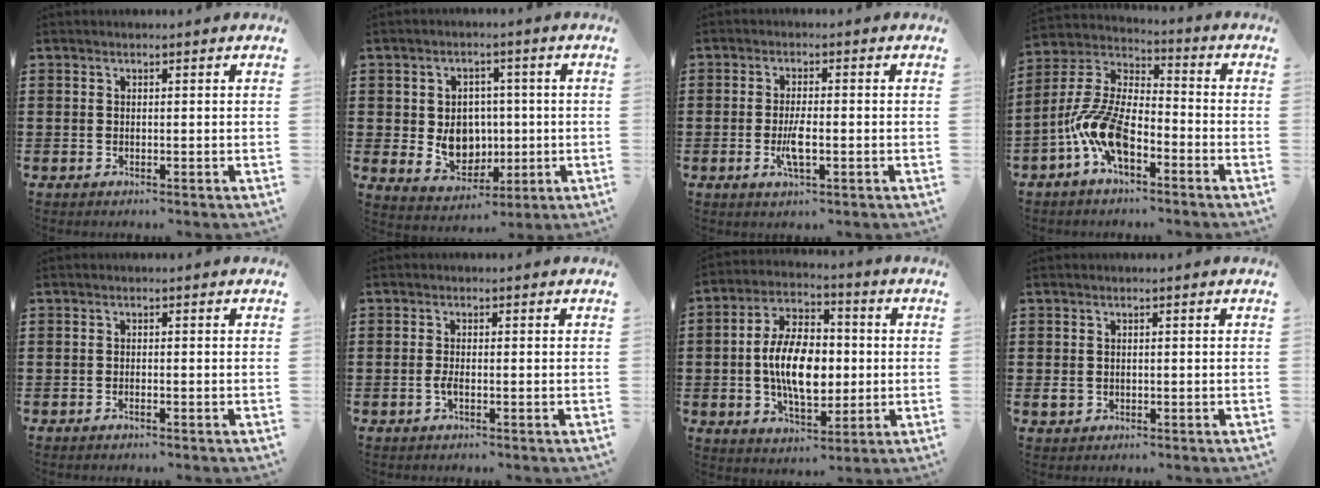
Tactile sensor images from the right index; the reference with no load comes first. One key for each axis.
{"total": 6.6, "fx": 0.0, "fy": 5.8, "fz": 3.0, "tx": -0.050, "ty": 0.007, "tz": 0.001}
{"total": 4.0, "fx": -1.0, "fy": 1.0, "fz": 3.7, "tx": -0.078, "ty": -0.003, "tz": -0.022}
{"total": 11.6, "fx": -5.2, "fy": 5.0, "fz": 9.1, "tx": -0.231, "ty": -0.009, "tz": -0.107}
{"total": 0.6, "fx": -0.5, "fy": 0.0, "fz": 0.4, "tx": -0.009, "ty": -0.005, "tz": -0.008}
{"total": 1.7, "fx": -0.7, "fy": 0.2, "fz": 1.5, "tx": -0.043, "ty": -0.008, "tz": -0.017}
{"total": 10.6, "fx": -0.6, "fy": 6.1, "fz": 8.6, "tx": -0.180, "ty": 0.005, "tz": -0.015}
{"total": 1.4, "fx": -0.2, "fy": 1.3, "fz": 0.5, "tx": -0.012, "ty": 0.004, "tz": -0.005}